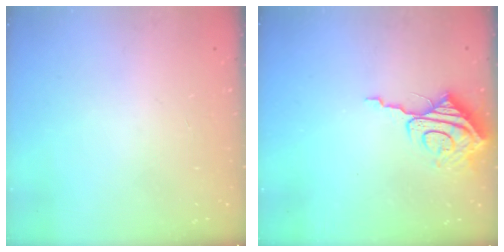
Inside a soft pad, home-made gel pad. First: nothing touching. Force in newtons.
{"total": 10.1, "press": 10.0, "slide": 0.9}